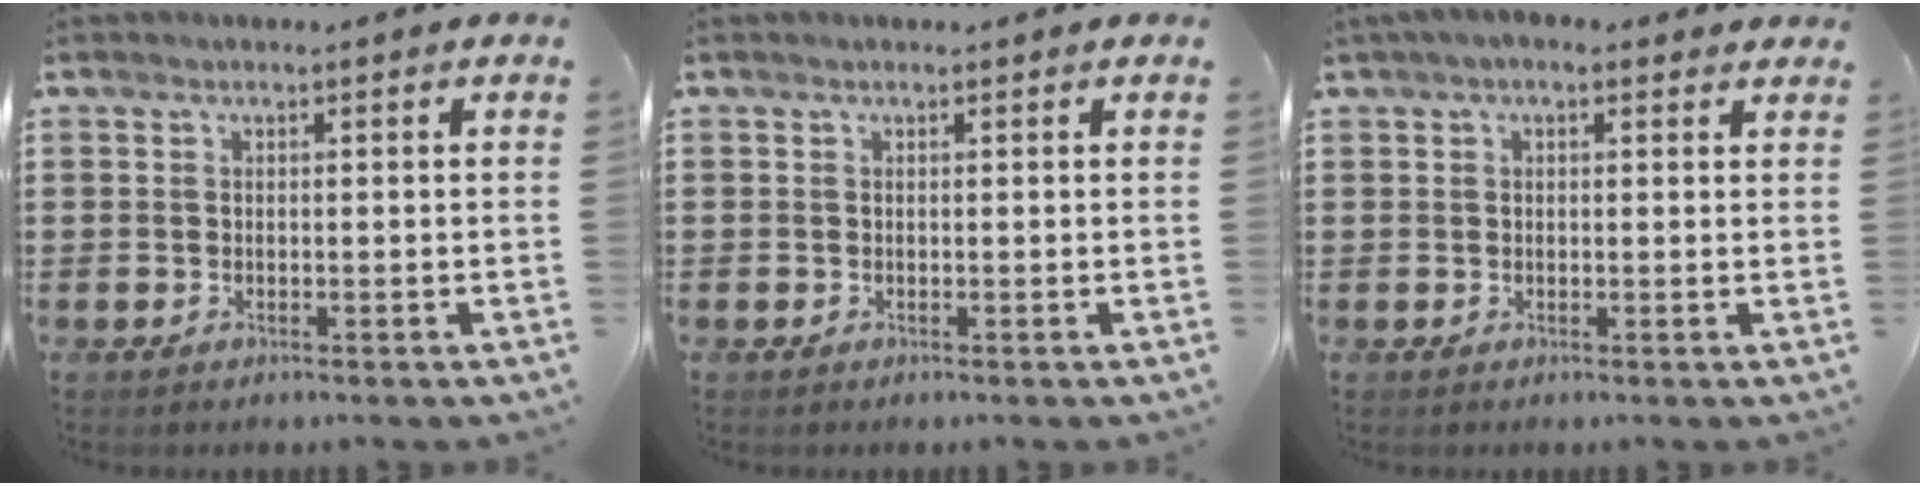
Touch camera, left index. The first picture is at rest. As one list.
[{"total": 0.0}, {"total": 1.9, "force": [0.9, 1.1, 1.3], "torque": [-0.029, 0.008, 0.015]}]